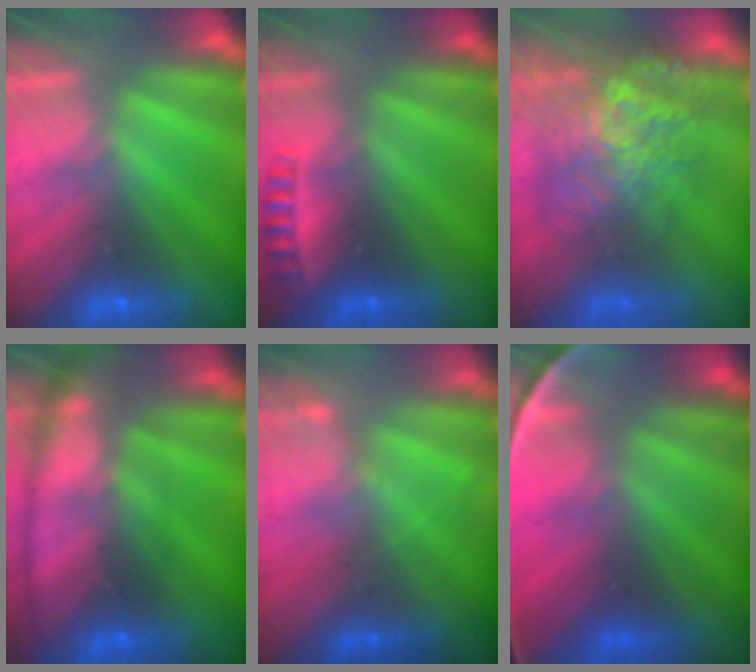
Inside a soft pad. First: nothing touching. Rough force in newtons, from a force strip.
{"total": 2.4}
{"total": 11.7}
{"total": 5.5}
{"total": 2.0}
{"total": 7.6}